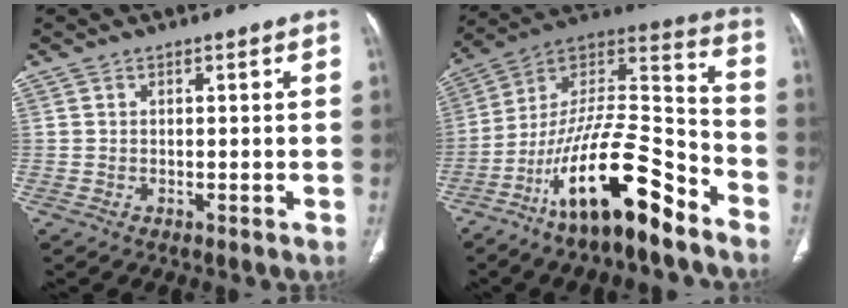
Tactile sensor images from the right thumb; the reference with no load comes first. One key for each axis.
{"total": 22.1, "fx": -13.4, "fy": 6.5, "fz": 16.4, "tx": -0.299, "ty": 0.082, "tz": -0.232}